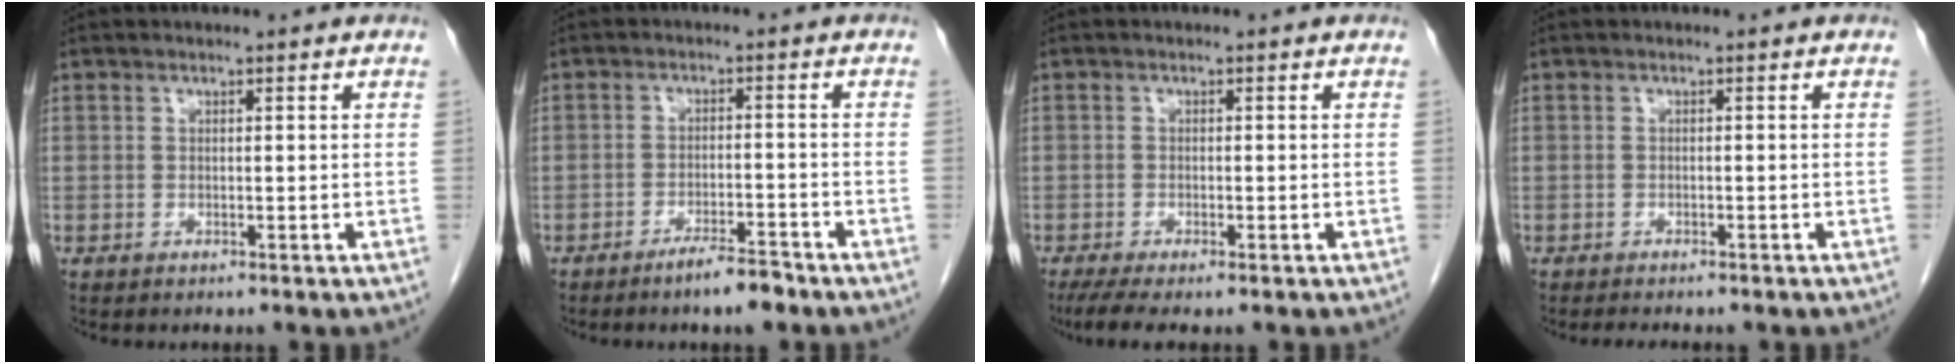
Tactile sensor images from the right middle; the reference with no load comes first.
{"total": 4.4, "force": [-3.5, 0.4, 2.7], "torque": [-0.046, -0.003, -0.058]}
{"total": 4.9, "force": [-3.3, 1.0, 3.4], "torque": [-0.059, -0.014, -0.053]}
{"total": 3.5, "force": [-3.0, 0.9, 1.7], "torque": [-0.025, -0.007, -0.033]}